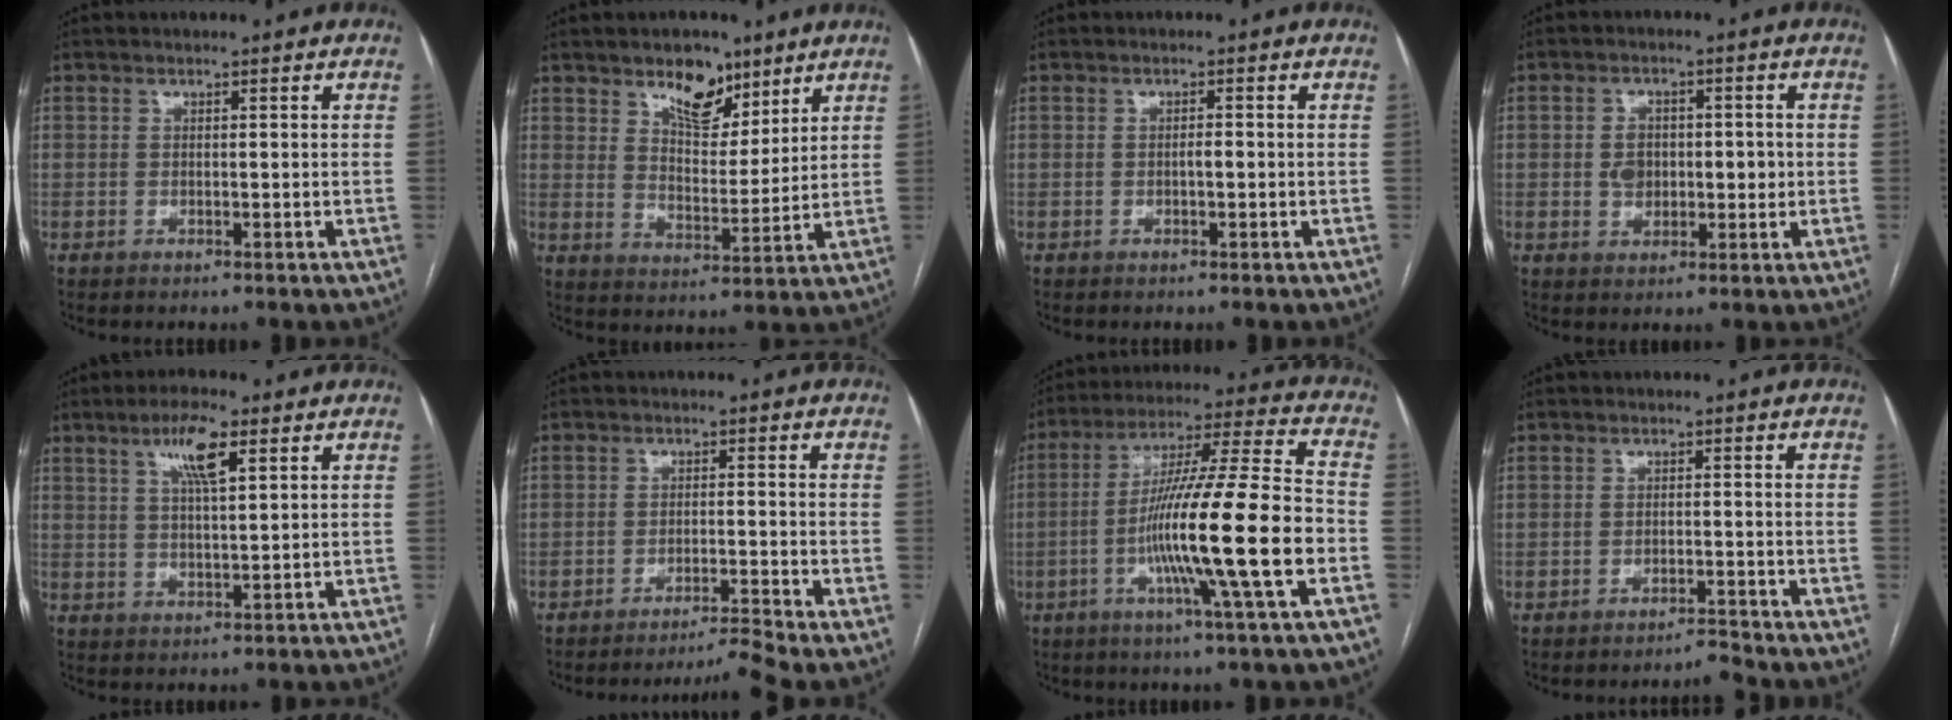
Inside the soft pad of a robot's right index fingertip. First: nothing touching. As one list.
[{"total": 8.6, "force": [5.8, 4.2, 4.7], "torque": [-0.069, -0.004, 0.100]}, {"total": 1.0, "force": [-0.2, 0.3, 1.0], "torque": [-0.015, 0.002, -0.005]}, {"total": 5.3, "force": [0.0, 3.8, 3.7], "torque": [-0.055, 0.018, 0.006]}, {"total": 6.6, "force": [3.4, 1.2, 5.5], "torque": [-0.102, 0.005, 0.059]}, {"total": 4.6, "force": [-3.9, -2.5, 0.4], "torque": [-0.008, -0.006, -0.063]}, {"total": 19.6, "force": [-5.1, -0.8, 18.9], "torque": [-0.327, -0.007, -0.096]}, {"total": 1.8, "force": [-1.8, -0.3, -0.1], "torque": [0.010, -0.006, -0.026]}]